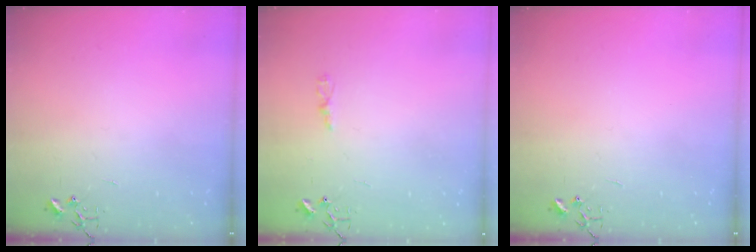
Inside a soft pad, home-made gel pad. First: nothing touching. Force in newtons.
{"total": 3.2, "press": 3.1, "slide": 0.4}
{"total": 0.0}